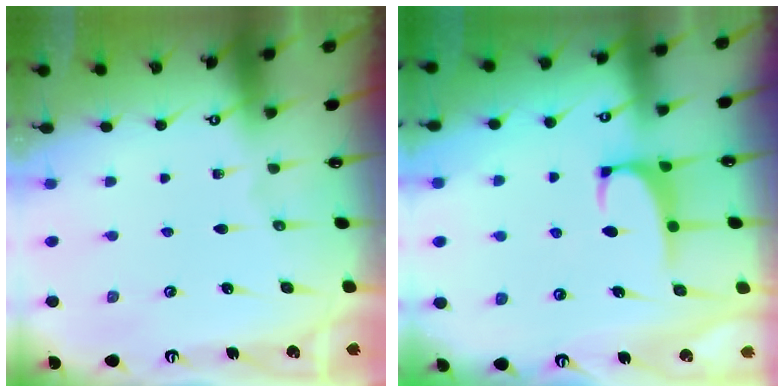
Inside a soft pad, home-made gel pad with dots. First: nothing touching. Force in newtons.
{"total": 0.8, "press": 0.4, "slide": 0.7}